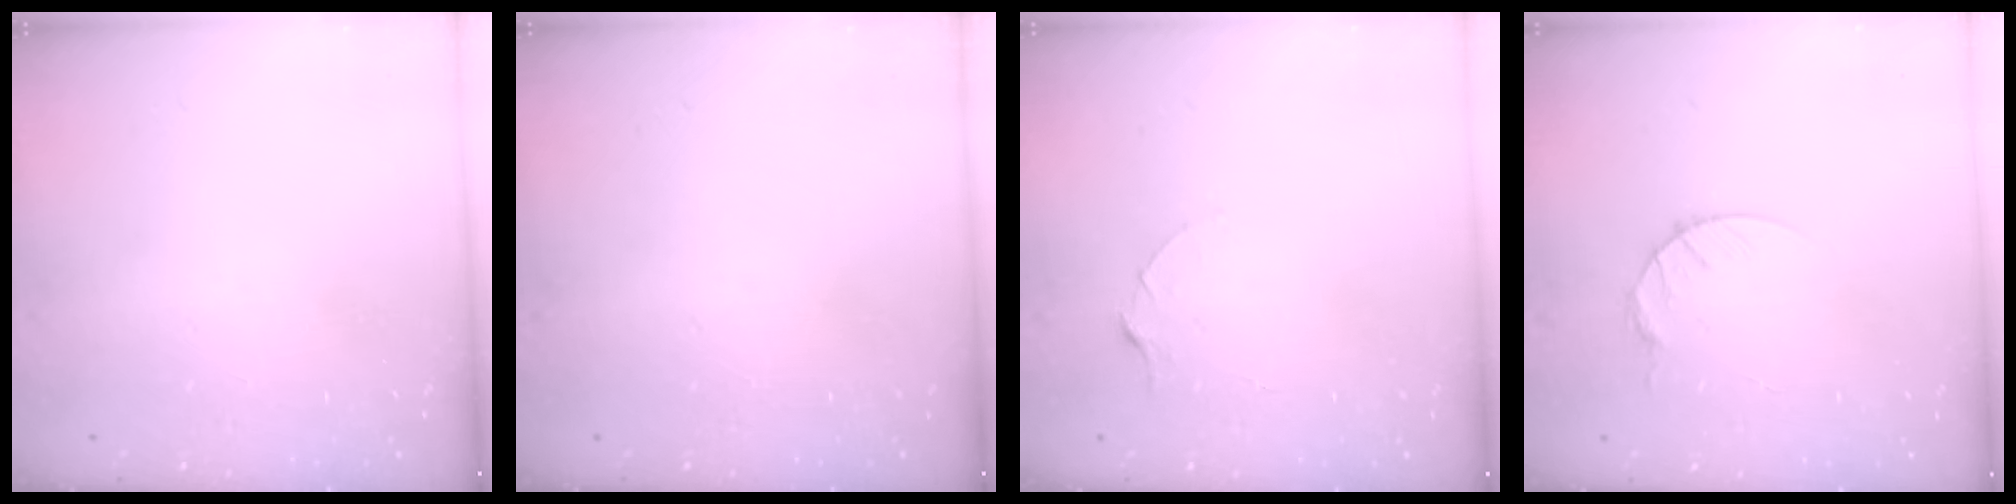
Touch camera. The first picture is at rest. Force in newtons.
{"total": 0.0}
{"total": 2.5, "press": 2.5, "slide": 0.3}
{"total": 5.1, "press": 5.0, "slide": 0.6}